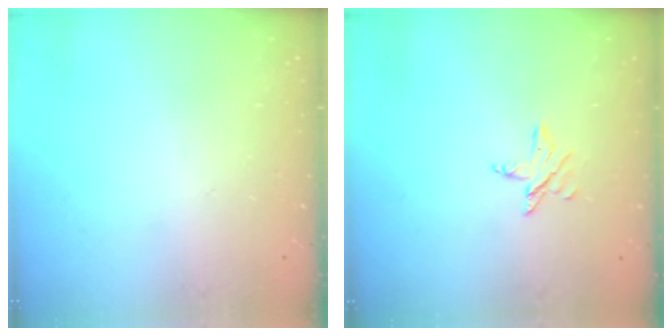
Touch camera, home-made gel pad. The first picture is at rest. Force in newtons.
{"total": 3.8, "press": 3.7, "slide": 0.3}